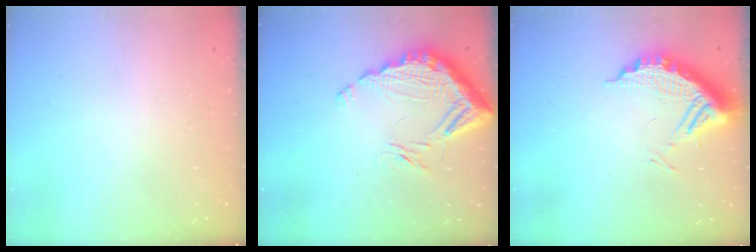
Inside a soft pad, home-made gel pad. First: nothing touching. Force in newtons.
{"total": 15.8, "press": 15.7, "slide": 1.1}
{"total": 11.0, "press": 11.0, "slide": 1.0}